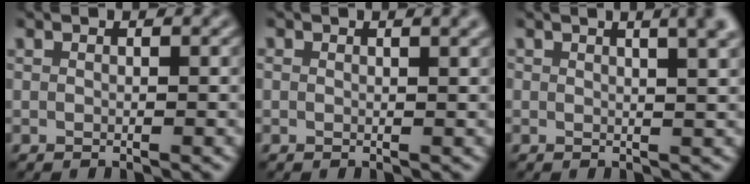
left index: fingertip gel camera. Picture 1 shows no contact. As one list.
[{"total": 2.2, "force": [1.2, 0.9, 1.5], "torque": [-0.010, 0.002, 0.010]}, {"total": 6.0, "force": [3.1, 2.8, 4.3], "torque": [-0.015, 0.042, 0.006]}]